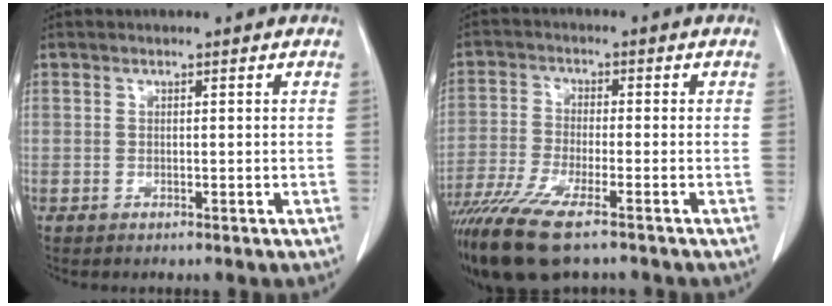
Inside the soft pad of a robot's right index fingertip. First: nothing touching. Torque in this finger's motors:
{"motor_torque": [1.84, -0.31, 0.86, 0.21]}